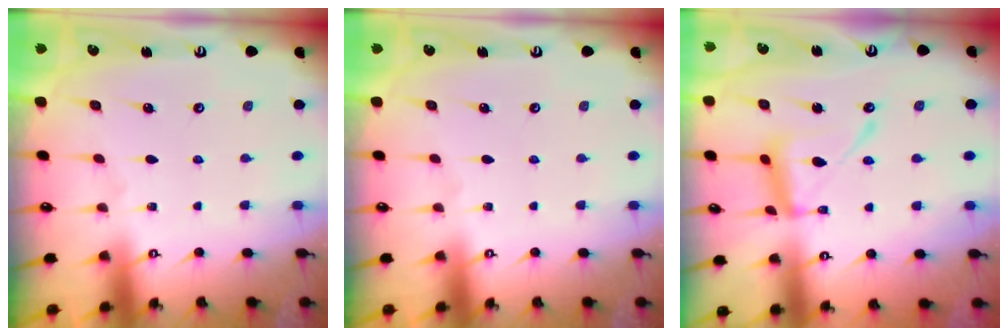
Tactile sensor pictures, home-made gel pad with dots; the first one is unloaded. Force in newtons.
{"total": 0.0}
{"total": 13.5, "press": 13.4, "slide": 1.2}